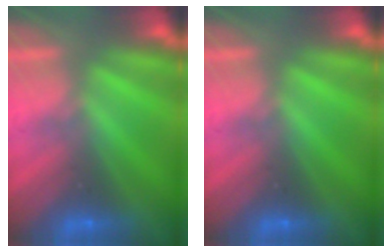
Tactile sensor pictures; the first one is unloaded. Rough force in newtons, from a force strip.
{"total": 0.0}